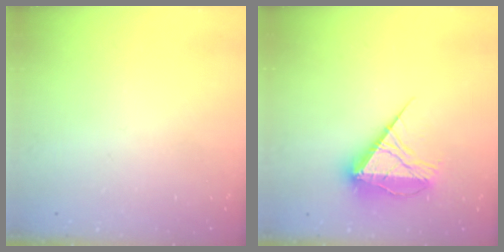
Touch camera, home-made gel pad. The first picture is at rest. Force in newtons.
{"total": 14.9, "press": 14.9, "slide": 0.5}